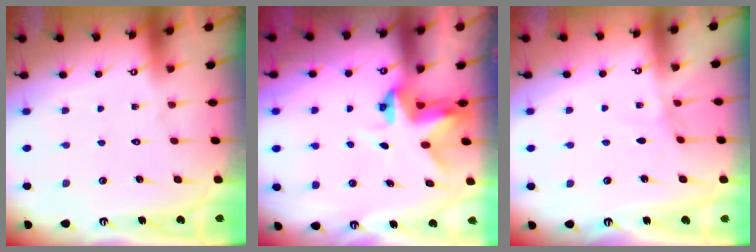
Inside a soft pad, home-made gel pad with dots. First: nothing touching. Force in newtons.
{"total": 4.0, "press": 4.0, "slide": 0.1}
{"total": 2.4, "press": 2.4, "slide": 0.5}